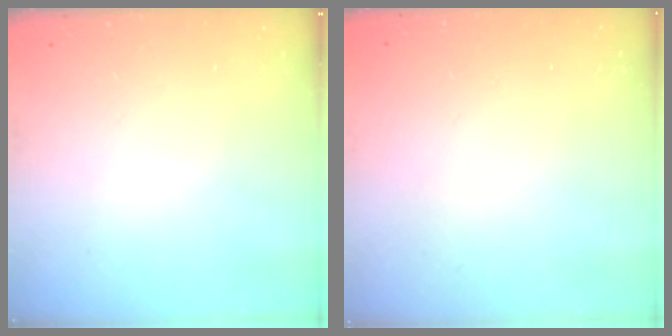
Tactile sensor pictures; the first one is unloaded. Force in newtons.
{"total": 1.8, "press": 1.8, "slide": 0.2}